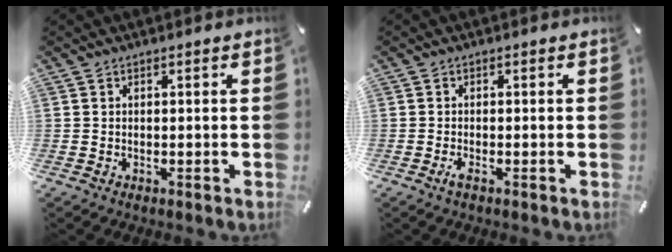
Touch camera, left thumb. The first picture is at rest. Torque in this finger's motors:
{"motor_torque": [-0.01, 0.03, 0.00, -0.01, 0.00]}